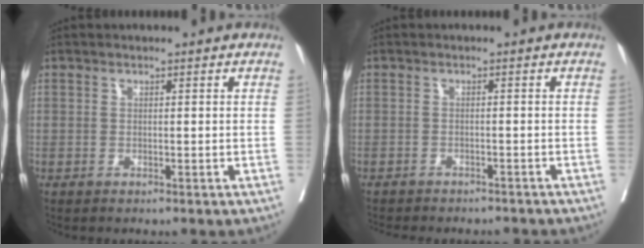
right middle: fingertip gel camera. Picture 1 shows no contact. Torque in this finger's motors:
{"motor_torque": [1.07, -1.07, 0.14, 0.05]}